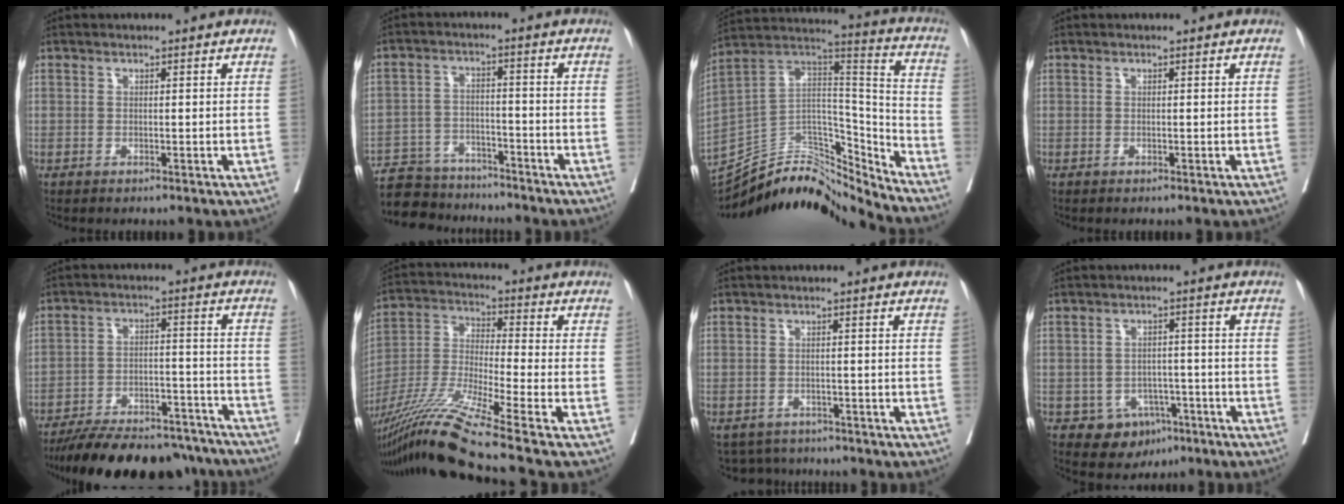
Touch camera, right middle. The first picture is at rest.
{"total": 11.5, "force": [-10.6, 3.8, 2.5], "torque": [-0.044, 0.012, -0.166]}
{"total": 21.6, "force": [-20.5, 3.9, 5.2], "torque": [-0.105, 0.049, -0.347]}
{"total": 0.0}
{"total": 22.4, "force": [-19.8, 6.1, 8.6], "torque": [-0.123, 0.001, -0.281]}
{"total": 16.5, "force": [-12.3, -2.6, 10.7], "torque": [-0.236, -0.032, -0.234]}
{"total": 4.5, "force": [-4.1, 1.9, -0.3], "torque": [0.010, 0.001, -0.059]}
{"total": 5.8, "force": [-3.0, 4.6, 1.8], "torque": [-0.018, 0.010, -0.034]}